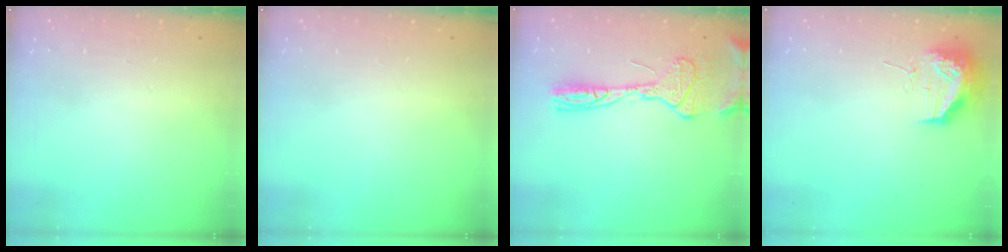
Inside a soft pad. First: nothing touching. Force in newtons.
{"total": 0.0}
{"total": 14.6, "press": 14.4, "slide": 2.2}
{"total": 11.2, "press": 11.1, "slide": 1.6}